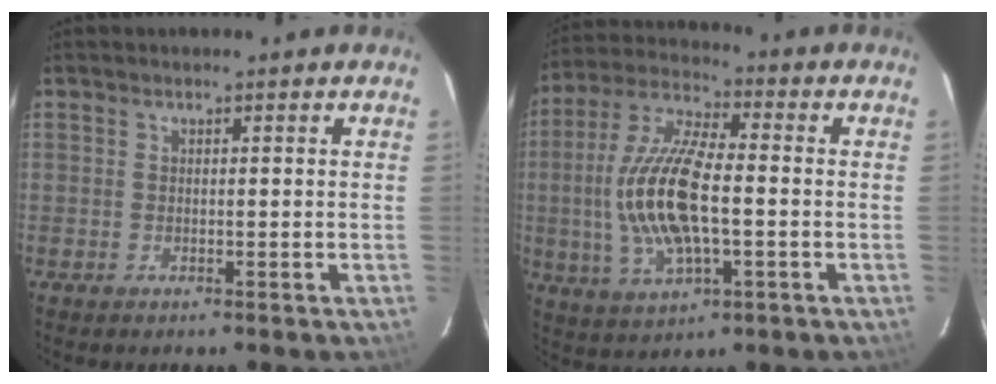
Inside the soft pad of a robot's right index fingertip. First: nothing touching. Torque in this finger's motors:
{"motor_torque": [2.14, 0.00, 1.05, 0.21]}